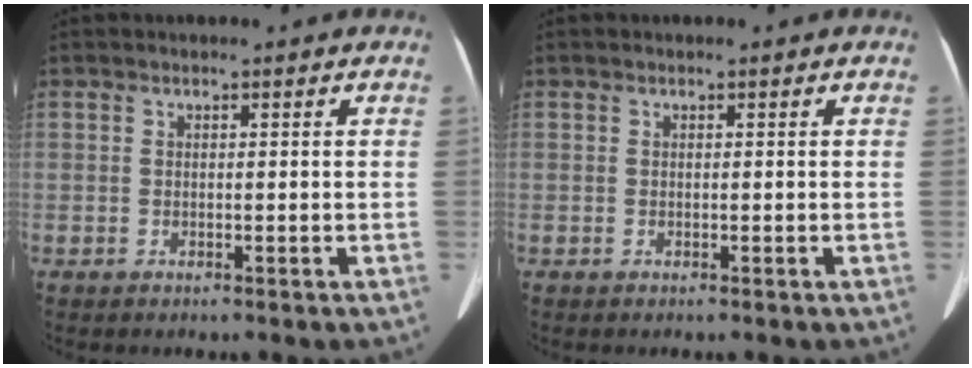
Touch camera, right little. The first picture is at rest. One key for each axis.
{"total": 0.0}